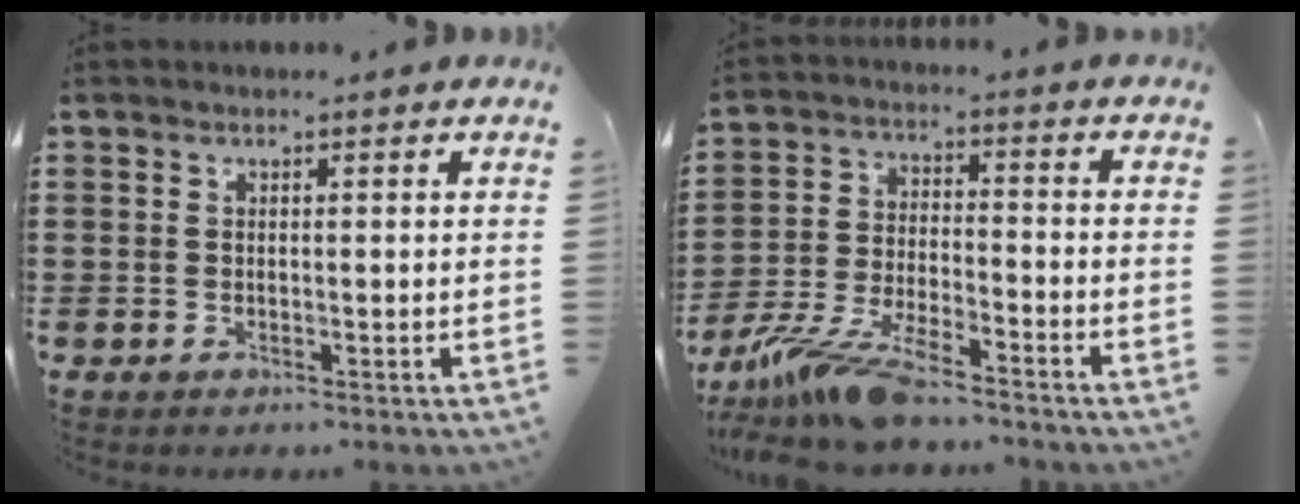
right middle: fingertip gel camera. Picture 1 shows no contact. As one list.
[{"total": 9.0, "force": [-7.9, 0.7, 4.4], "torque": [-0.107, -0.005, -0.158]}]